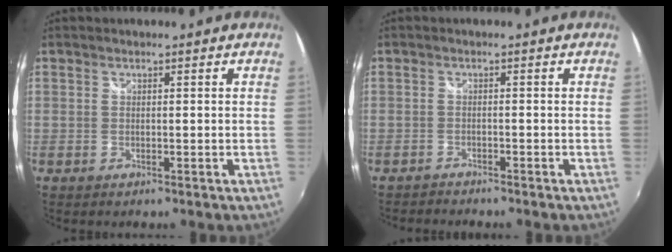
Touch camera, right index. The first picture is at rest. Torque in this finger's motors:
{"motor_torque": [0.11, 0.01, -0.01, 0.00]}